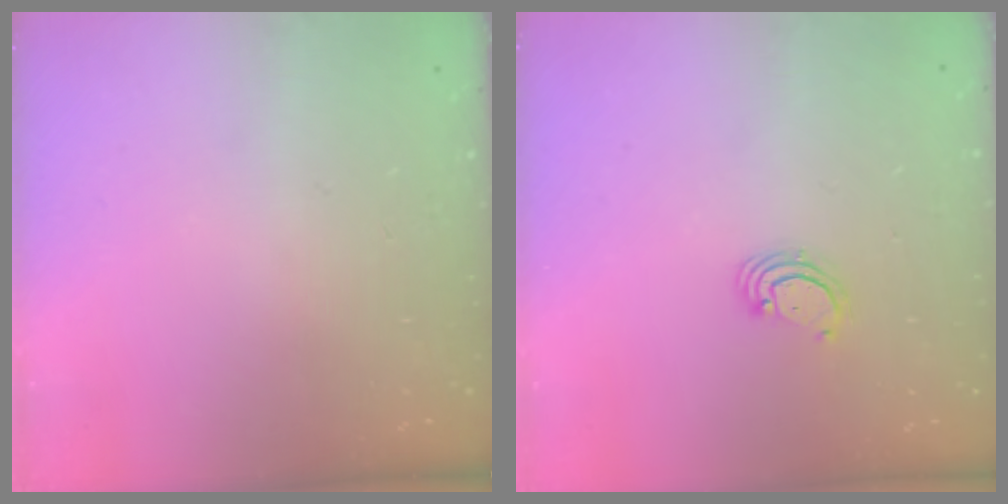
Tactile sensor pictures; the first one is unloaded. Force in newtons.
{"total": 2.8, "press": 2.8, "slide": 0.2}